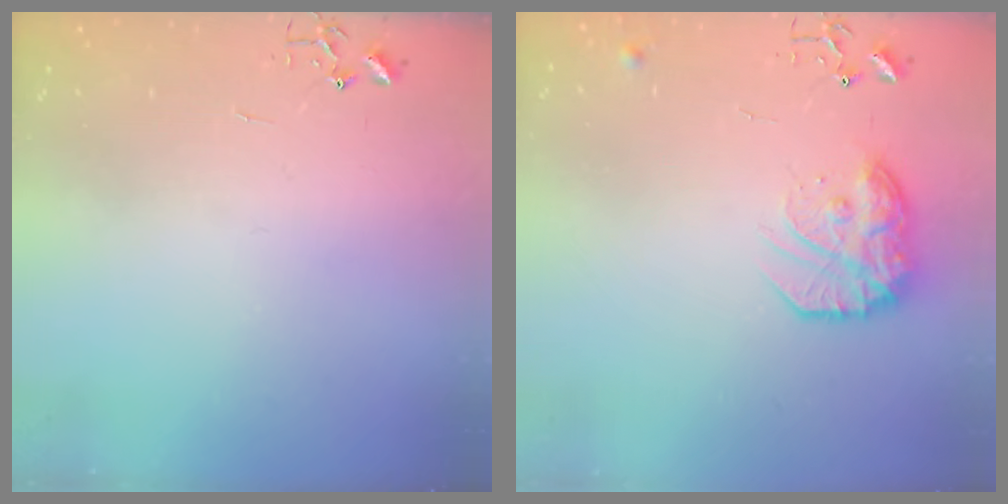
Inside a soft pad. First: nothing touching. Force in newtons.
{"total": 15.0, "press": 15.0, "slide": 1.2}